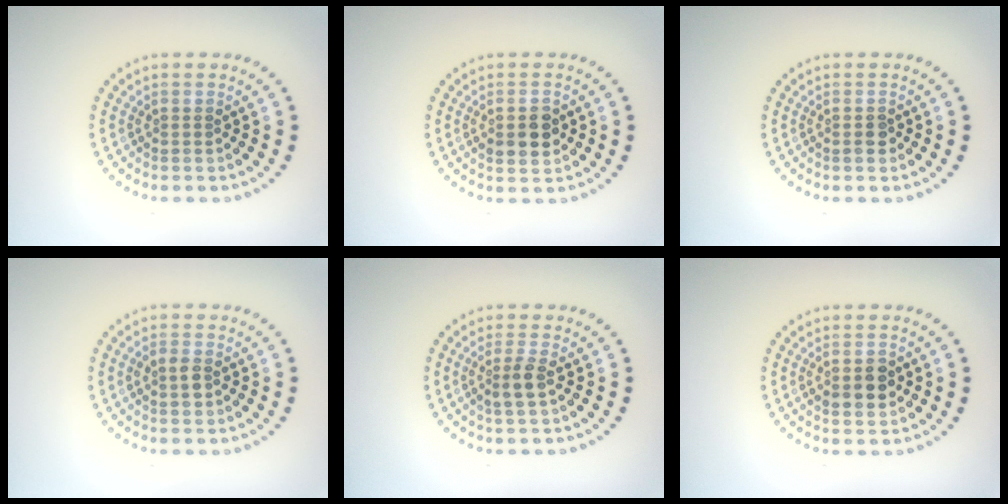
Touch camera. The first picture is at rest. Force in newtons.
{"total": 2.9, "press": 2.9, "slide": 0.3}
{"total": 1.3, "press": 1.2, "slide": 0.4}
{"total": 1.7, "press": 1.7, "slide": 0.2}
{"total": 2.2, "press": 2.0, "slide": 0.8}
{"total": 2.5, "press": 2.5, "slide": 0.2}